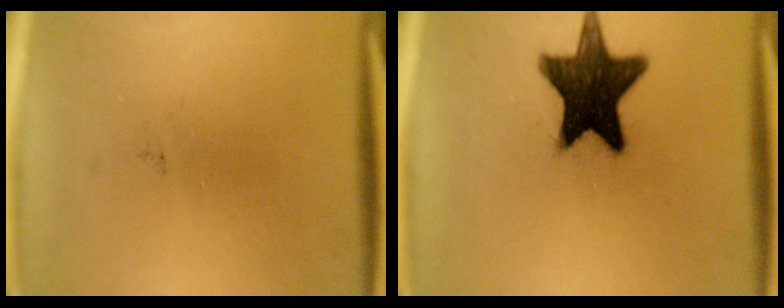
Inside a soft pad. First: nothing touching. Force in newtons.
{"total": 15.8}